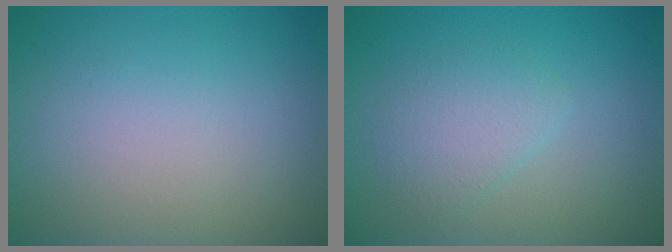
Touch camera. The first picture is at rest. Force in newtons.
{"total": 2.4, "press": 2.4, "slide": 0.1}